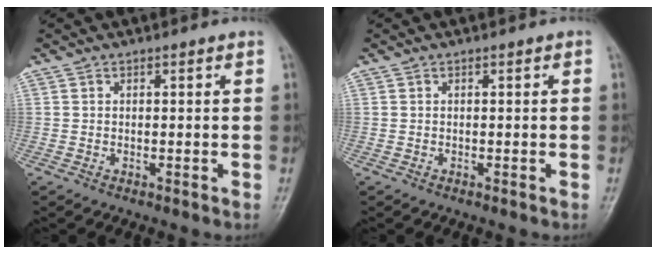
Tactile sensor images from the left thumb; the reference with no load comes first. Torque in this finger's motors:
{"motor_torque": [0.00, 0.00, -0.02, -0.03, 0.00]}